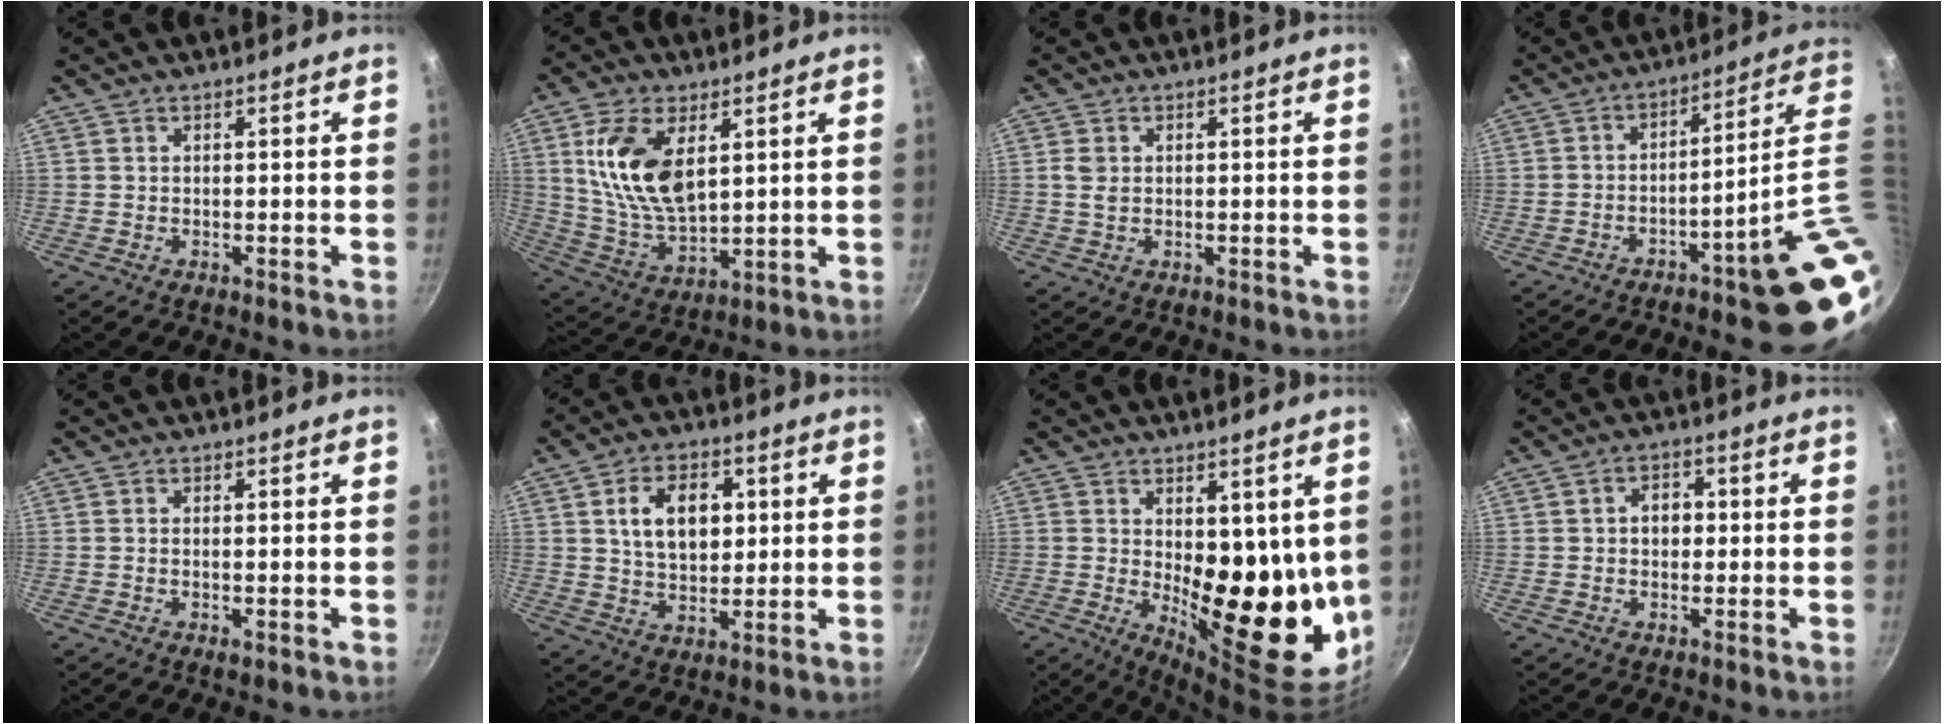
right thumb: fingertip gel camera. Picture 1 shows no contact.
{"total": 15.0, "force": [4.6, 8.2, 11.8], "torque": [-0.215, -0.024, 0.098]}
{"total": 2.5, "force": [0.4, 1.9, 1.5], "torque": [-0.027, -0.001, 0.005]}
{"total": 16.5, "force": [-3.2, 2.3, 16.0], "torque": [-0.183, 0.024, -0.035]}
{"total": 1.4, "force": [-0.3, 0.4, 1.3], "torque": [-0.027, -0.001, -0.007]}
{"total": 11.1, "force": [2.4, 7.4, 7.9], "torque": [-0.104, -0.003, 0.041]}
{"total": 17.1, "force": [1.5, 8.3, 14.8], "torque": [-0.158, -0.053, 0.038]}
{"total": 4.0, "force": [0.1, 3.1, 2.5], "torque": [-0.016, 0.010, -0.002]}